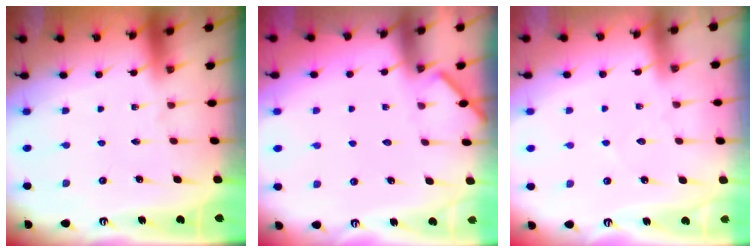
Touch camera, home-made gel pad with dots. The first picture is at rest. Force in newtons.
{"total": 1.7, "press": 1.6, "slide": 0.1}
{"total": 2.5, "press": 2.5, "slide": 0.3}